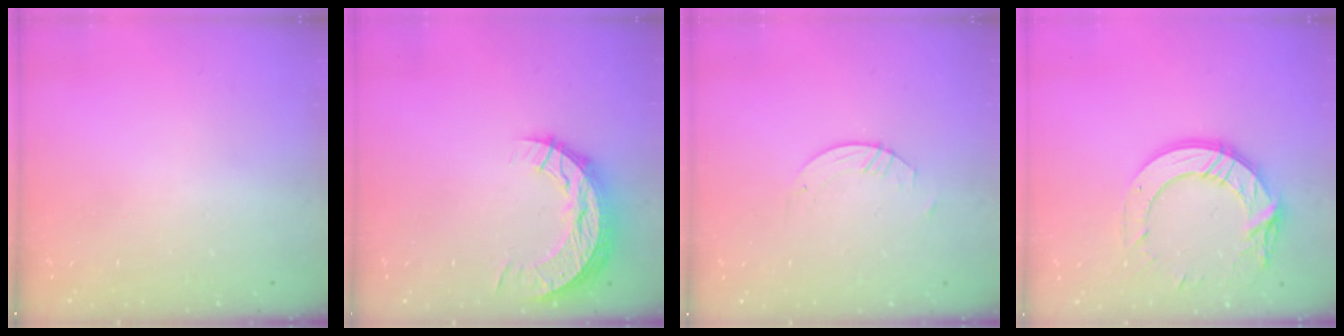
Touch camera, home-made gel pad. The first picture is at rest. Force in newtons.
{"total": 9.9, "press": 9.9, "slide": 0.7}
{"total": 0.8, "press": 0.8, "slide": 0.2}
{"total": 15.2, "press": 15.1, "slide": 1.5}